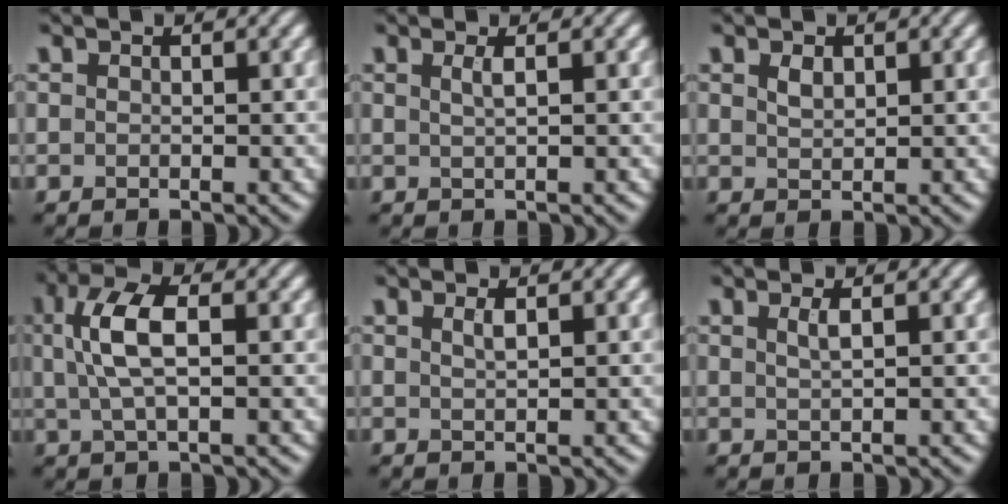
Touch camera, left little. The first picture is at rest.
{"total": 1.3, "force": [0.4, 0.5, 1.1], "torque": [-0.015, 0.002, 0.004]}
{"total": 1.2, "force": [0.7, 0.6, 0.7], "torque": [-0.016, 0.001, 0.016]}
{"total": 4.9, "force": [0.9, 1.9, 4.4], "torque": [-0.095, 0.010, 0.015]}
{"total": 1.0, "force": [0.5, 0.3, 0.8], "torque": [-0.012, 0.002, 0.008]}
{"total": 1.3, "force": [0.5, 0.4, 1.1], "torque": [-0.016, 0.003, 0.007]}